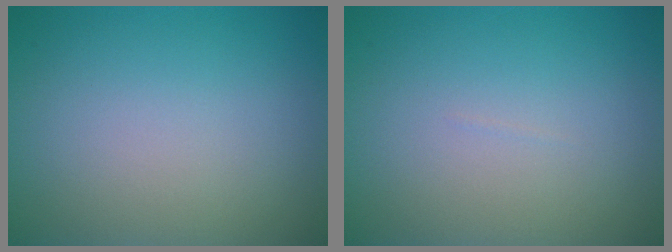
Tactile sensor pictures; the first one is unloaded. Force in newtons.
{"total": 0.0}